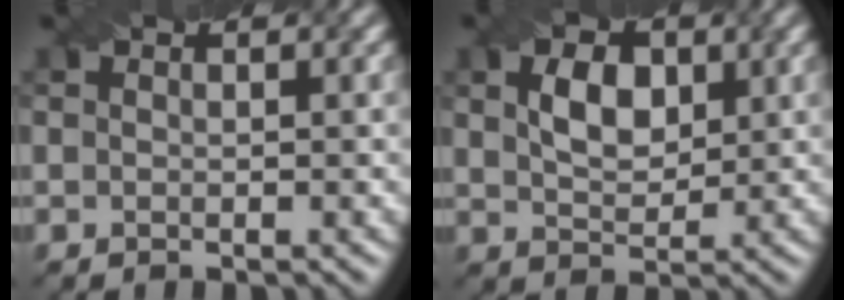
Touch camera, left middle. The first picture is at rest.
{"total": 3.8, "force": [1.2, 2.4, 2.7], "torque": [-0.054, 0.003, 0.023]}